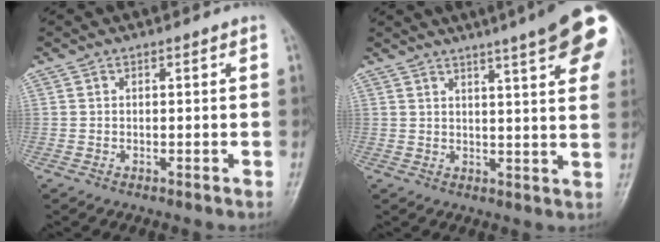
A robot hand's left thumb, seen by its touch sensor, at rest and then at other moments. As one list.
[{"total": 19.5, "force": [12.0, 3.3, 15.0], "torque": [-0.189, -0.017, 0.134]}]